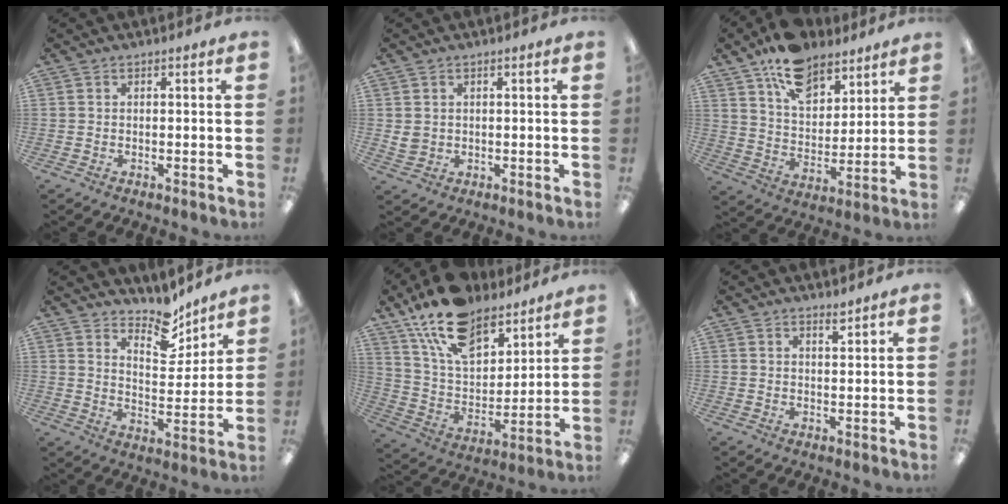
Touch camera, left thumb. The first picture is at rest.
{"total": 2.8, "force": [1.2, 2.4, 0.9], "torque": [-0.010, 0.000, 0.021]}
{"total": 14.3, "force": [10.6, 7.6, 6.0], "torque": [-0.094, -0.058, 0.194]}
{"total": 10.1, "force": [8.6, 3.9, 3.5], "torque": [-0.042, -0.064, 0.154]}
{"total": 18.8, "force": [13.9, 9.2, 8.7], "torque": [-0.169, -0.073, 0.252]}
{"total": 2.0, "force": [1.9, 0.3, 0.7], "torque": [-0.008, -0.008, 0.033]}